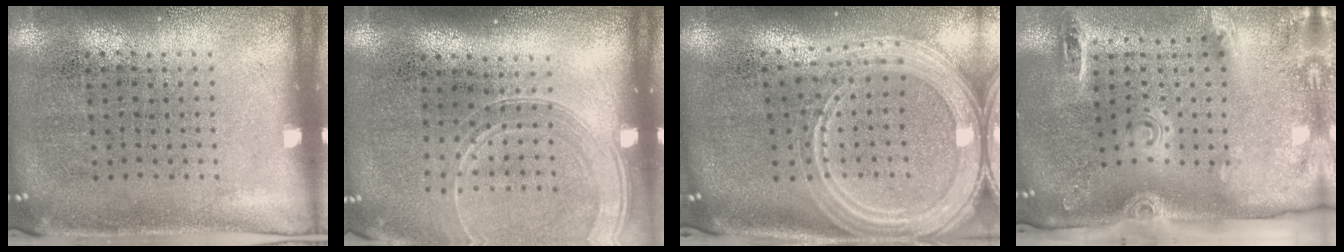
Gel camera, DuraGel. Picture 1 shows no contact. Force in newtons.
{"total": 1.6, "press": 1.5, "slide": 0.7}
{"total": 3.1, "press": 2.5, "slide": 1.8}
{"total": 2.9, "press": 2.0, "slide": 2.1}